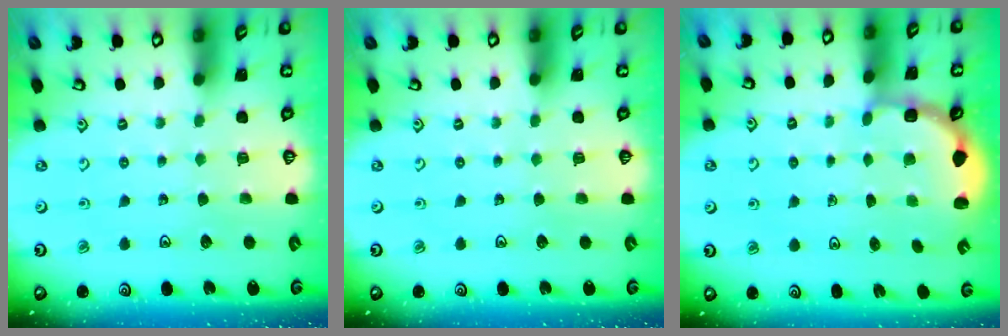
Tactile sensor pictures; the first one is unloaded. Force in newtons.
{"total": 0.0}
{"total": 2.9, "press": 2.4, "slide": 1.8}